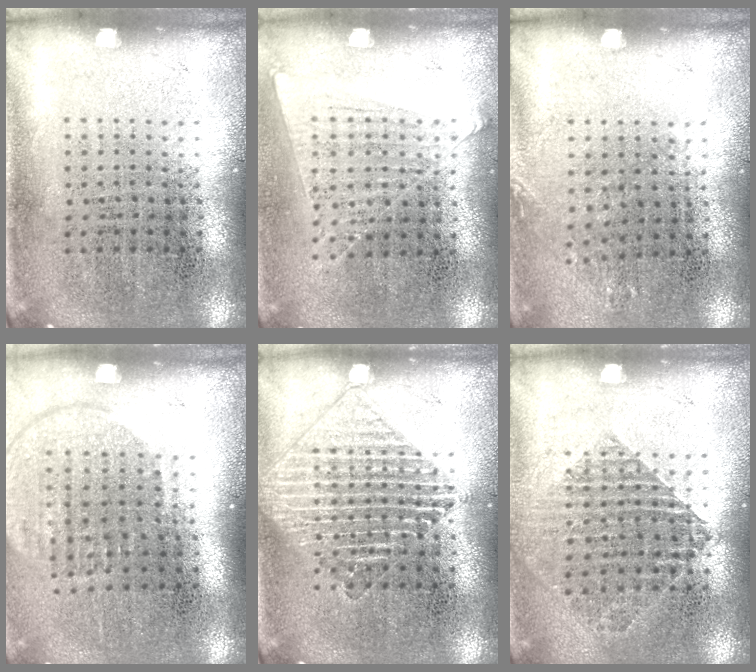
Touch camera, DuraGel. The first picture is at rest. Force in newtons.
{"total": 1.0, "press": 0.9, "slide": 0.4}
{"total": 0.8, "press": 0.8, "slide": 0.1}
{"total": 1.8, "press": 1.5, "slide": 0.9}
{"total": 2.6, "press": 2.6, "slide": 0.5}
{"total": 1.3, "press": 1.2, "slide": 0.4}